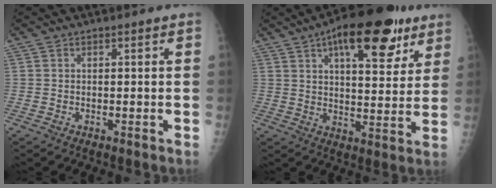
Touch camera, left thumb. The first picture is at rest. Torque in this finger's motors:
{"motor_torque": [-0.03, 0.49, 0.27, 0.18, 0.17]}